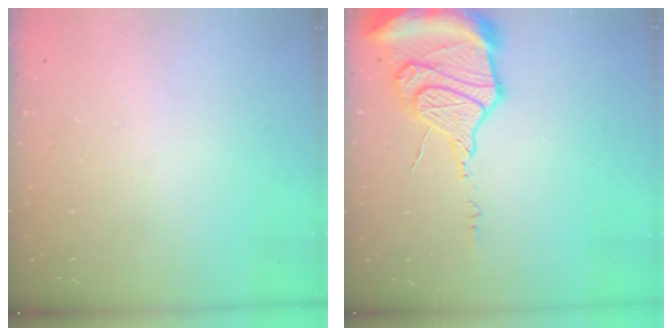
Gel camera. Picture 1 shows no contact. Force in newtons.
{"total": 18.9, "press": 18.8, "slide": 1.8}